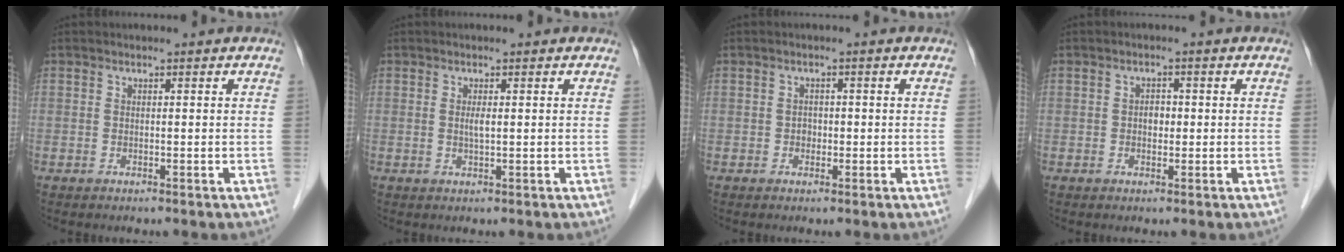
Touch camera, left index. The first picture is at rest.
{"total": 1.2, "force": [0.1, 0.1, 1.2], "torque": [-0.027, -0.004, 0.002]}
{"total": 1.2, "force": [-0.4, 1.0, 0.6], "torque": [-0.006, 0.001, -0.007]}
{"total": 1.6, "force": [-0.2, 1.2, 1.1], "torque": [-0.016, 0.002, -0.005]}